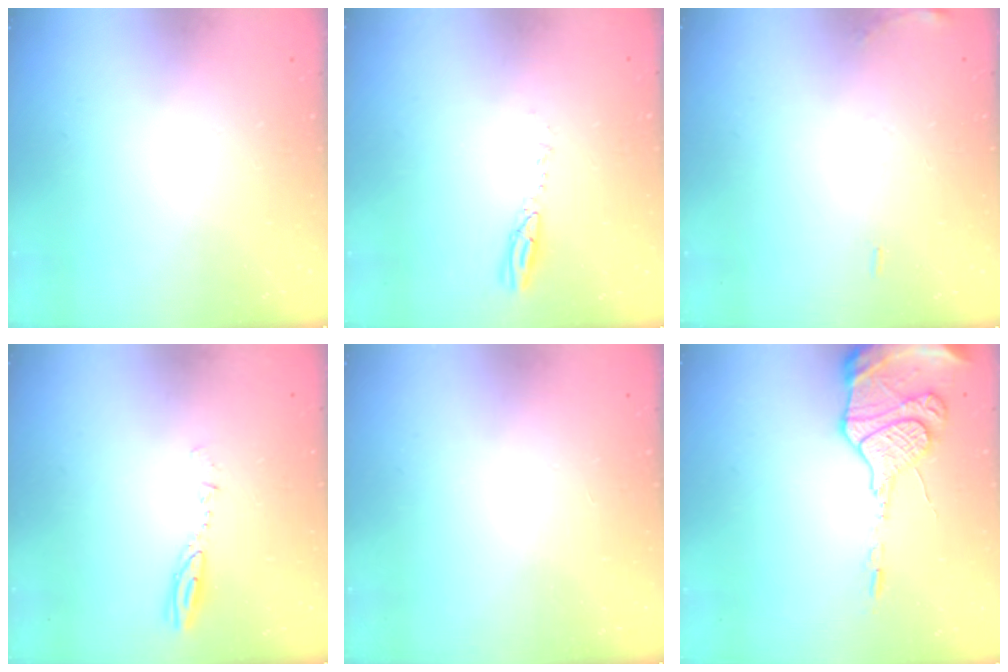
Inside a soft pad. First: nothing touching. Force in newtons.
{"total": 3.9, "press": 3.8, "slide": 0.4}
{"total": 6.5, "press": 6.2, "slide": 1.8}
{"total": 4.0, "press": 4.0, "slide": 0.3}
{"total": 0.0}
{"total": 15.6, "press": 15.1, "slide": 3.7}